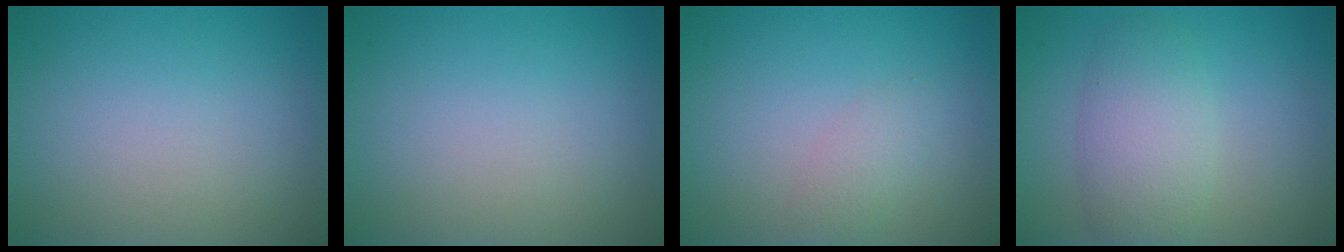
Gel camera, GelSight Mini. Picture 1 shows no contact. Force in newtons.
{"total": 0.0}
{"total": 1.5, "press": 1.5, "slide": 0.1}
{"total": 4.4, "press": 4.4, "slide": 0.1}